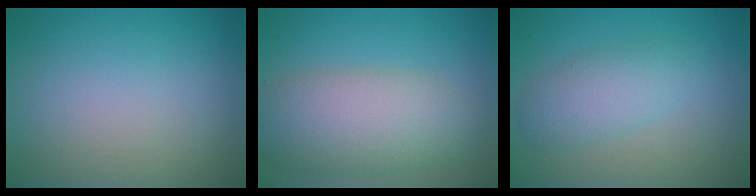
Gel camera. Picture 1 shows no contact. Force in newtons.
{"total": 7.0, "press": 7.0, "slide": 0.3}
{"total": 3.4, "press": 3.4, "slide": 0.1}